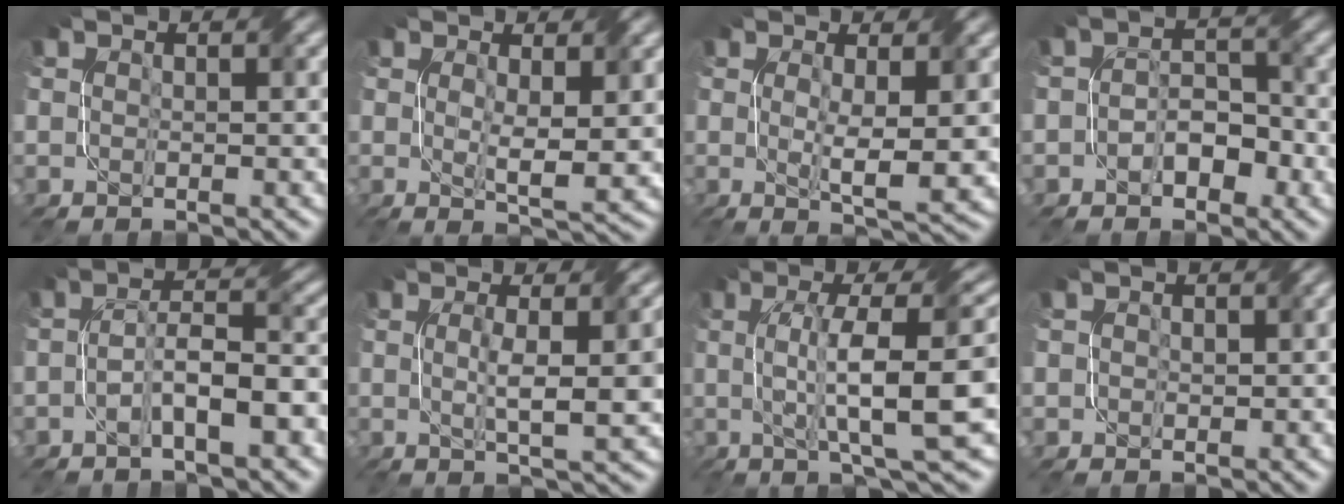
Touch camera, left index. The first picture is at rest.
{"total": 3.5, "force": [0.7, 0.8, 3.4], "torque": [-0.062, -0.011, 0.016]}
{"total": 3.8, "force": [0.3, 0.6, 3.8], "torque": [-0.068, -0.011, 0.009]}
{"total": 2.9, "force": [-1.4, 1.8, 1.8], "torque": [-0.027, 0.007, -0.023]}
{"total": 5.7, "force": [-2.5, 1.4, 4.9], "torque": [-0.086, 0.016, -0.046]}
{"total": 5.4, "force": [0.0, 1.0, 5.2], "torque": [-0.078, 0.004, 0.000]}
{"total": 10.5, "force": [0.3, 2.3, 10.3], "torque": [-0.146, 0.012, 0.006]}
{"total": 0.9, "force": [0.2, 0.8, 0.5], "torque": [-0.005, 0.000, 0.002]}